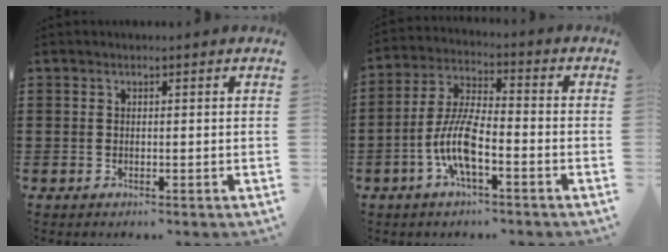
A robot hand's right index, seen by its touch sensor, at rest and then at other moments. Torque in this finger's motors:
{"motor_torque": [2.14, 0.00, 0.64, 0.21]}